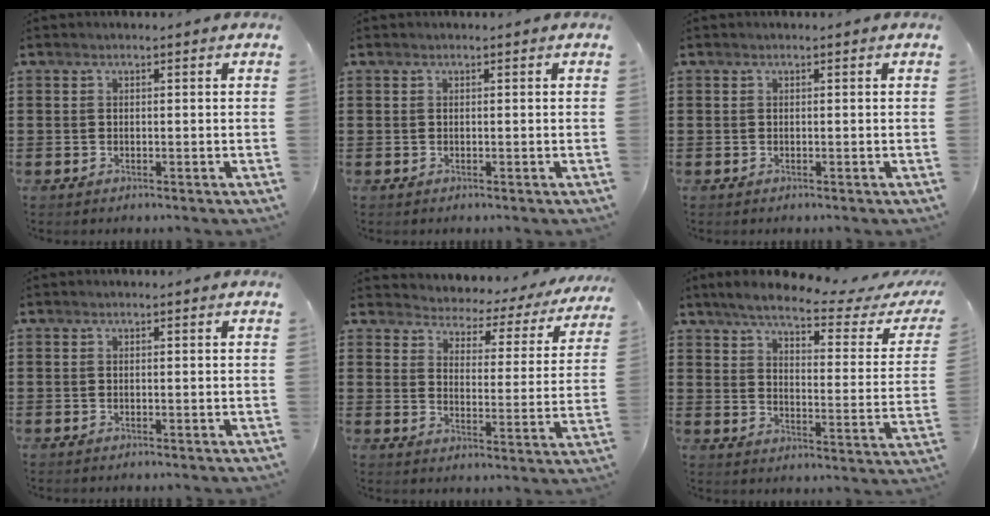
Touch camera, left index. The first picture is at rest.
{"total": 0.0}
{"total": 0.0}
{"total": 0.0}
{"total": 2.9, "force": [2.8, 0.6, 0.1], "torque": [-0.025, -0.029, 0.038]}
{"total": 6.3, "force": [5.0, 0.5, 3.7], "torque": [-0.087, -0.028, 0.080]}